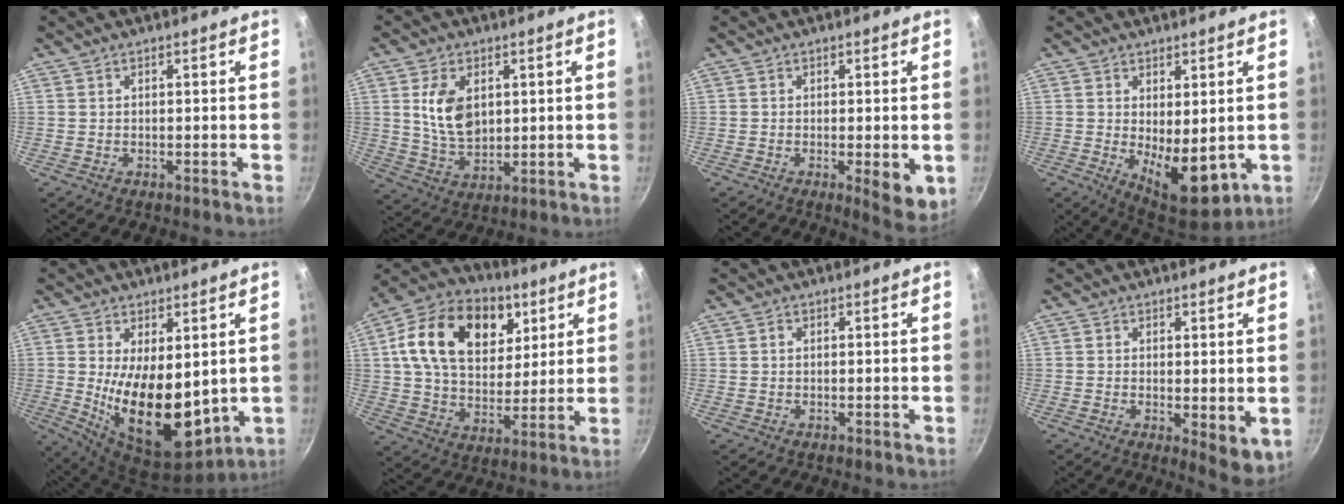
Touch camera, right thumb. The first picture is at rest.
{"total": 9.9, "force": [2.4, 6.3, 7.2], "torque": [-0.120, -0.020, 0.052]}
{"total": 6.3, "force": [-1.3, 2.1, 5.8], "torque": [-0.068, -0.008, -0.012]}
{"total": 10.6, "force": [-0.4, 5.1, 9.3], "torque": [-0.112, -0.026, 0.010]}
{"total": 16.4, "force": [0.7, 8.6, 14.0], "torque": [-0.215, -0.042, 0.033]}
{"total": 22.6, "force": [8.0, 15.5, 14.5], "torque": [-0.227, -0.008, 0.125]}
{"total": 0.7, "force": [0.2, 0.6, 0.5], "torque": [-0.008, 0.003, 0.003]}
{"total": 6.1, "force": [-0.1, 2.6, 5.5], "torque": [-0.074, -0.020, 0.001]}